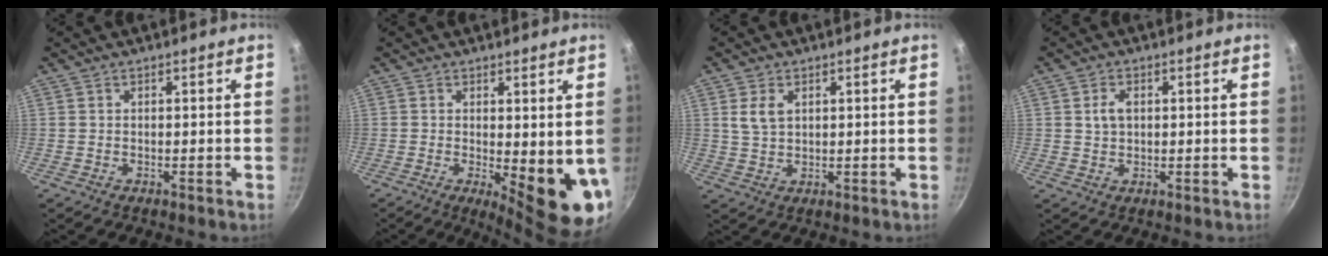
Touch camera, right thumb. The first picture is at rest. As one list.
[{"total": 10.2, "force": [-0.3, 3.3, 9.6], "torque": [-0.107, -0.022, 0.004]}, {"total": 4.3, "force": [1.5, 2.7, 2.9], "torque": [-0.050, -0.003, 0.031]}, {"total": 2.9, "force": [0.8, 1.8, 2.1], "torque": [-0.033, 0.000, 0.017]}]